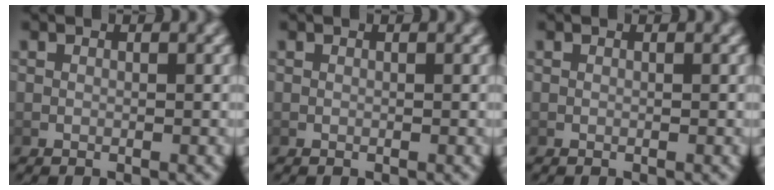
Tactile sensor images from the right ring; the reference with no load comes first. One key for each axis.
{"total": 0.0}
{"total": 0.0}